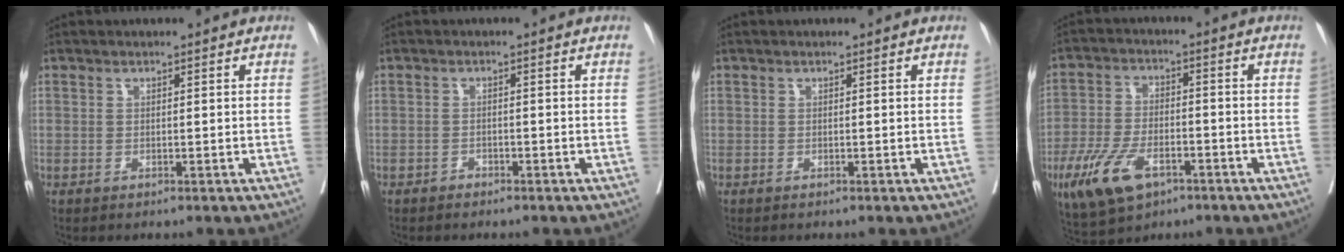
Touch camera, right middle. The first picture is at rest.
{"total": 0.9, "force": [-0.8, 0.4, 0.0], "torque": [0.002, 0.003, -0.017]}
{"total": 0.0}
{"total": 10.4, "force": [-5.4, 4.9, 7.4], "torque": [-0.157, -0.008, -0.094]}